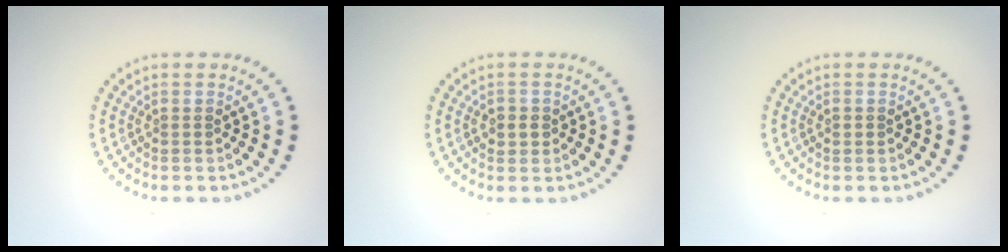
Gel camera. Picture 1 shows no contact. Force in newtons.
{"total": 1.4, "press": 1.4, "slide": 0.3}
{"total": 0.7, "press": 0.7, "slide": 0.0}